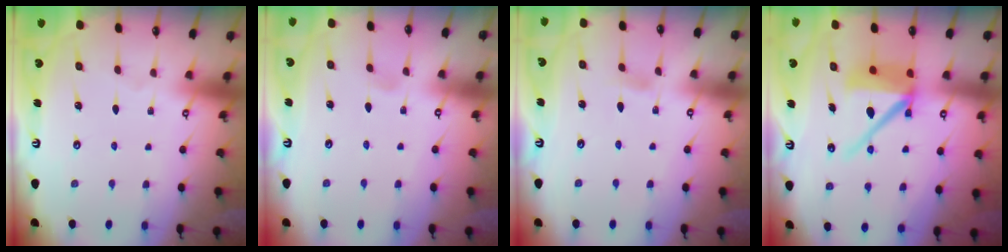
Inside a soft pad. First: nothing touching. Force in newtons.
{"total": 2.8, "press": 2.8, "slide": 0.4}
{"total": 3.6, "press": 3.6, "slide": 0.4}
{"total": 12.3, "press": 12.2, "slide": 1.7}